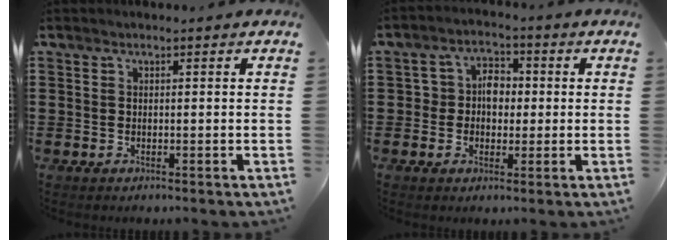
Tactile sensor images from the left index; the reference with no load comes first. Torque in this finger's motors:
{"motor_torque": [0.46, 0.33, 0.16, 0.02]}